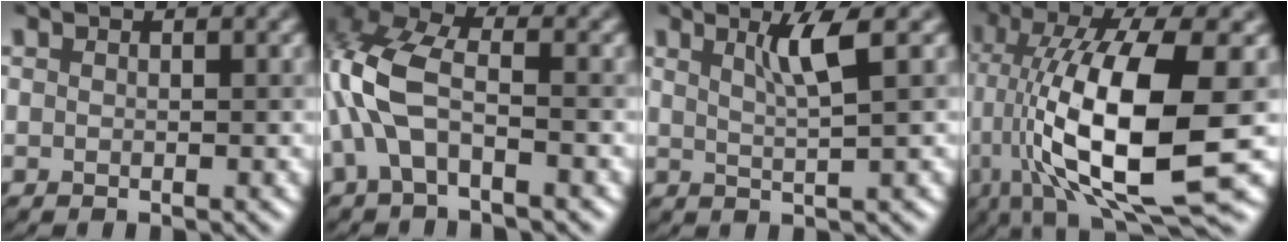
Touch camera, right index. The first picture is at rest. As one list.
[{"total": 5.8, "force": [-1.1, 2.7, 5.0], "torque": [-0.129, 0.018, -0.026]}, {"total": 2.7, "force": [1.4, 0.3, 2.3], "torque": [-0.043, 0.000, 0.028]}, {"total": 14.3, "force": [-1.1, 4.2, 13.6], "torque": [-0.253, -0.005, -0.008]}]